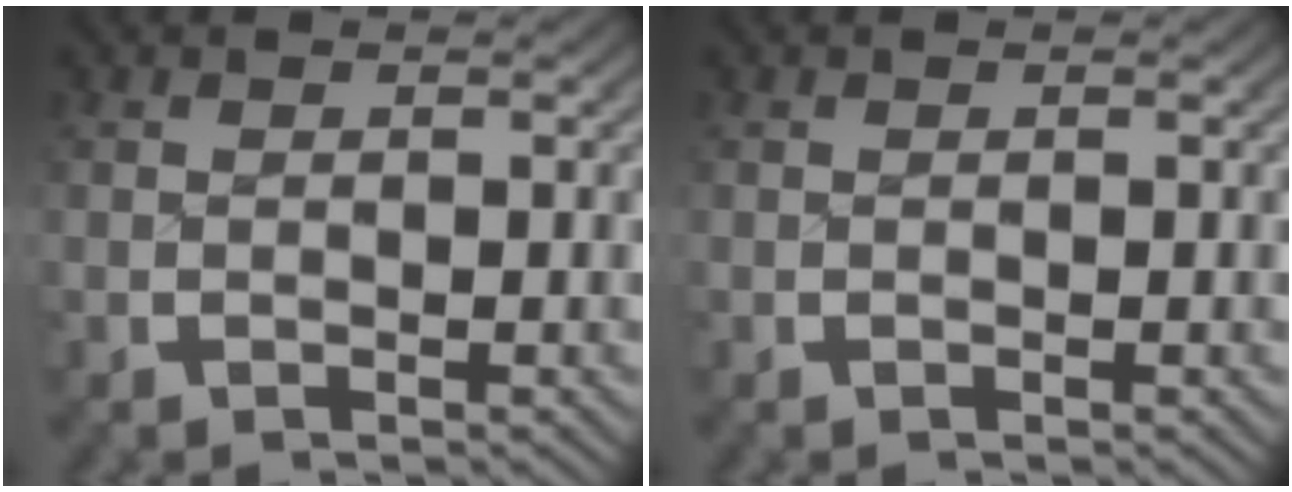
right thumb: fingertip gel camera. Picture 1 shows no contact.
{"total": 0.0}